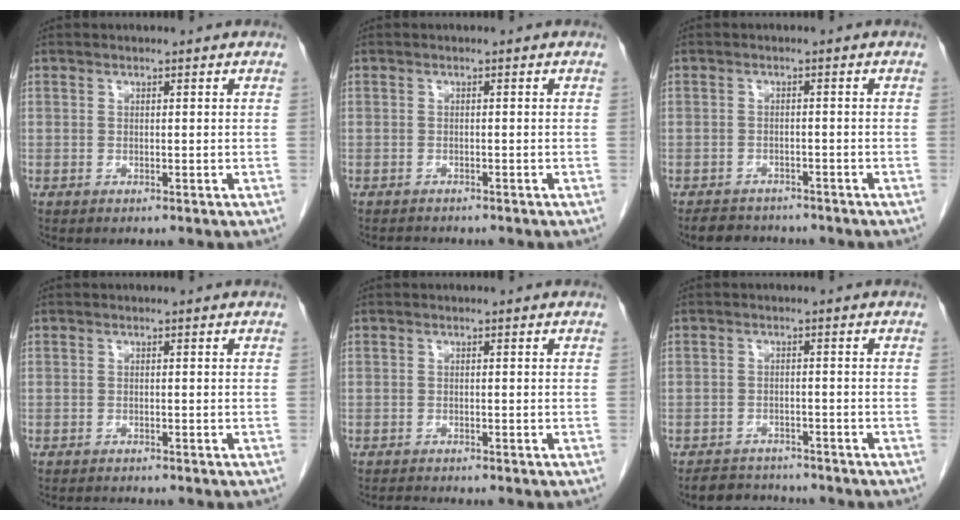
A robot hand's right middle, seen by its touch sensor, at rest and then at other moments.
{"total": 1.9, "force": [-1.8, 0.6, 0.4], "torque": [-0.009, -0.005, -0.024]}
{"total": 5.2, "force": [-4.8, 2.0, 0.9], "torque": [-0.013, -0.004, -0.070]}
{"total": 1.5, "force": [-1.4, 0.1, 0.3], "torque": [-0.008, -0.005, -0.020]}
{"total": 1.3, "force": [-1.3, -0.1, 0.2], "torque": [-0.009, -0.006, -0.021]}
{"total": 4.7, "force": [-4.4, 1.6, 0.0], "torque": [0.002, -0.003, -0.070]}